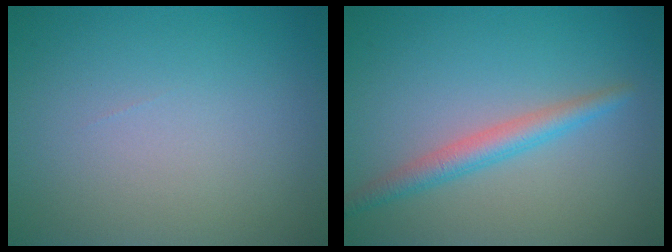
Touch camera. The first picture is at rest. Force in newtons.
{"total": 2.6, "press": 2.6, "slide": 0.1}